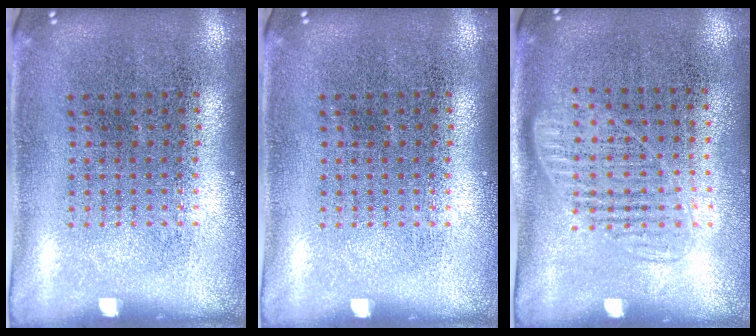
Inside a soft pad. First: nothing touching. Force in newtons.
{"total": 0.0}
{"total": 1.2, "press": 1.0, "slide": 0.6}